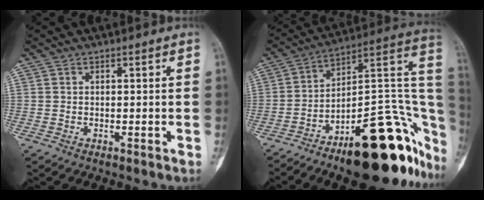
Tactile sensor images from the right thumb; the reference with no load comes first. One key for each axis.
{"total": 29.6, "fx": -14.0, "fy": 10.6, "fz": 23.8, "tx": -0.226, "ty": 0.096, "tz": -0.205}